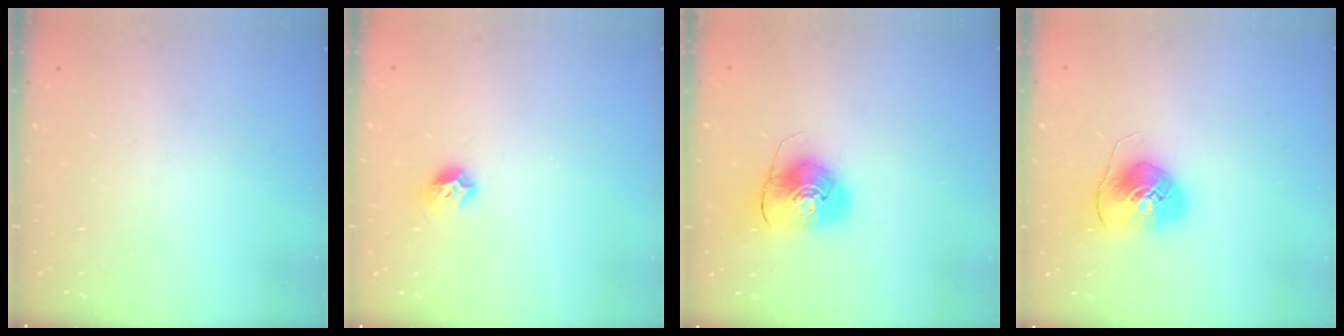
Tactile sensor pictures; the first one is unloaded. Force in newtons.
{"total": 7.0, "press": 6.9, "slide": 1.3}
{"total": 9.2, "press": 9.0, "slide": 1.5}
{"total": 9.0, "press": 8.8, "slide": 1.5}